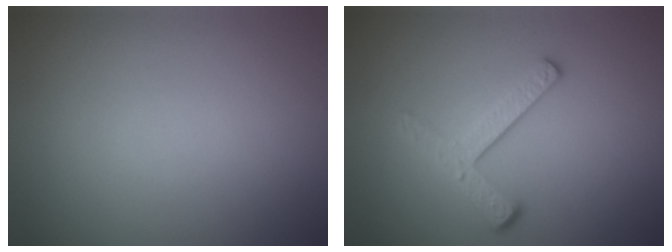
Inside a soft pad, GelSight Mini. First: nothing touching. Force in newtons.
{"total": 3.3, "press": 2.3, "slide": 2.3}